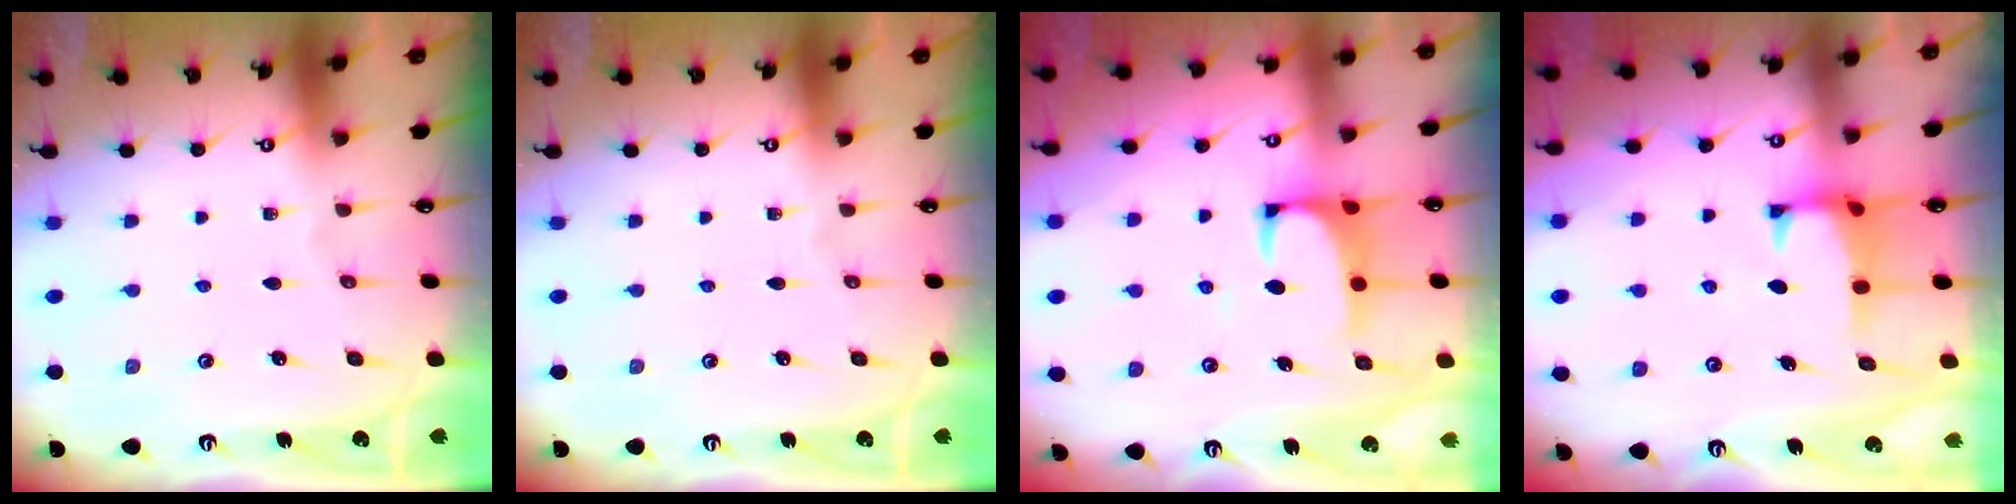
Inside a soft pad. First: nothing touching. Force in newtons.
{"total": 0.0}
{"total": 1.5, "press": 1.2, "slide": 0.8}
{"total": 1.1, "press": 0.8, "slide": 0.8}